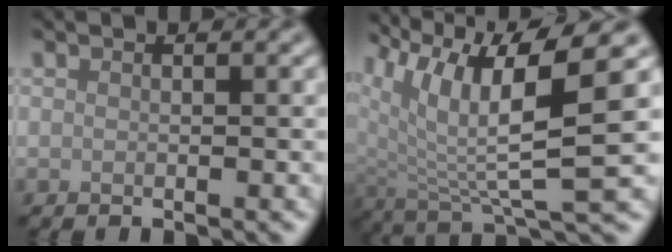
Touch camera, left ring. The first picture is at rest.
{"total": 9.3, "force": [3.7, 2.8, 8.1], "torque": [-0.158, -0.004, 0.074]}